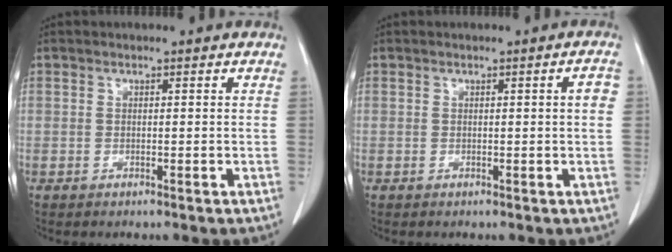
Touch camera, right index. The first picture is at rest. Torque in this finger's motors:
{"motor_torque": [0.17, -0.01, 0.01, 0.00]}